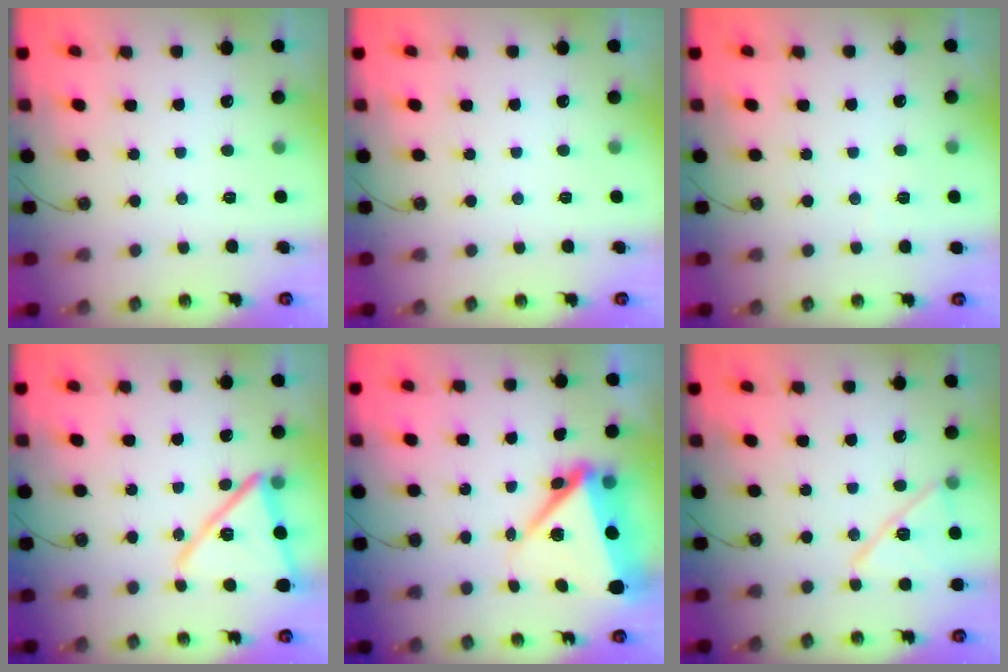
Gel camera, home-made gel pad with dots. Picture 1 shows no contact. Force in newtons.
{"total": 0.0}
{"total": 2.0, "press": 1.7, "slide": 0.9}
{"total": 15.8, "press": 15.8, "slide": 1.3}
{"total": 12.0, "press": 11.9, "slide": 1.6}
{"total": 12.6, "press": 12.4, "slide": 2.3}